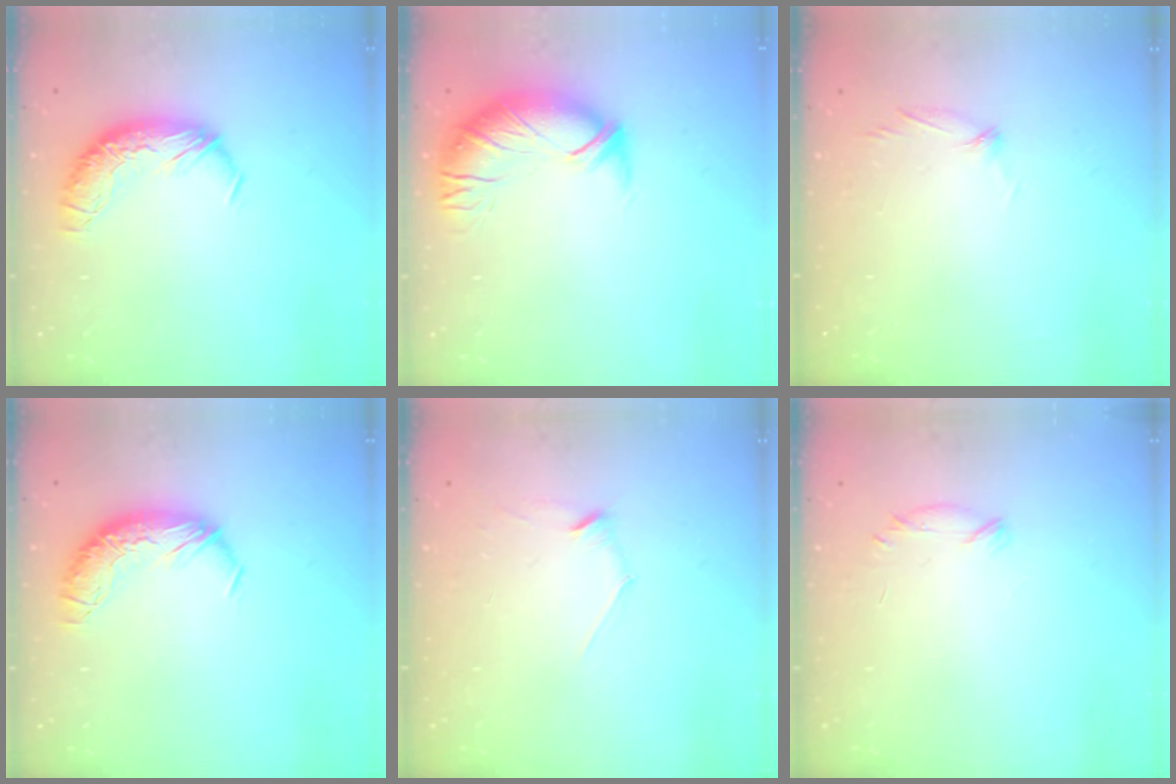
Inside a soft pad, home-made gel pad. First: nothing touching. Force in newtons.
{"total": 2.9, "press": 1.4, "slide": 2.5}
{"total": 7.7, "press": 7.6, "slide": 0.8}
{"total": 0.0}
{"total": 7.1, "press": 7.1, "slide": 1.0}
{"total": 6.6, "press": 6.6, "slide": 1.0}